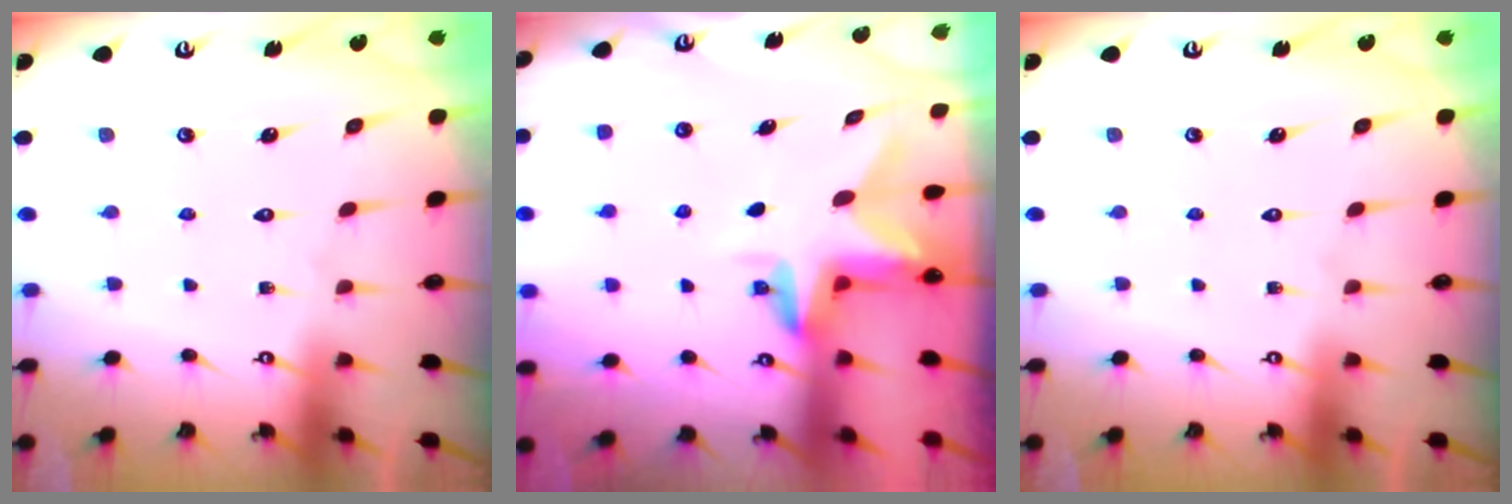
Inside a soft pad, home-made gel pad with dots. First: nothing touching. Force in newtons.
{"total": 3.2, "press": 3.2, "slide": 0.2}
{"total": 0.0}